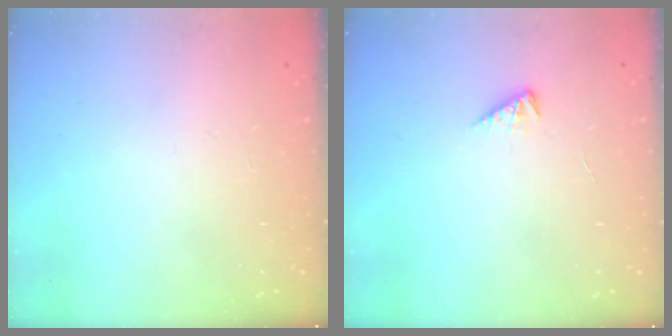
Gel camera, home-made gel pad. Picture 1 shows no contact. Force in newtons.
{"total": 2.1, "press": 2.0, "slide": 0.5}